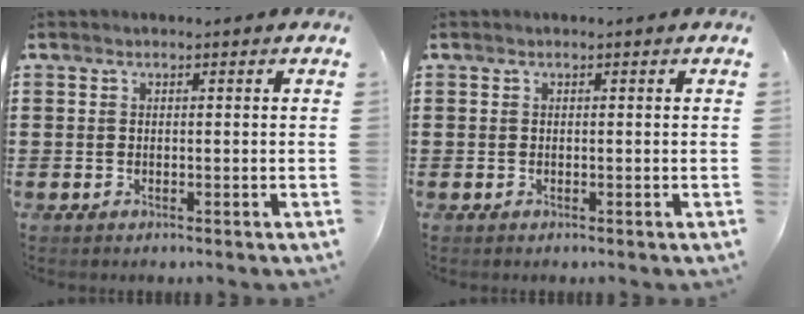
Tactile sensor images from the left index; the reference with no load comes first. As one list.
[{"total": 0.0}]